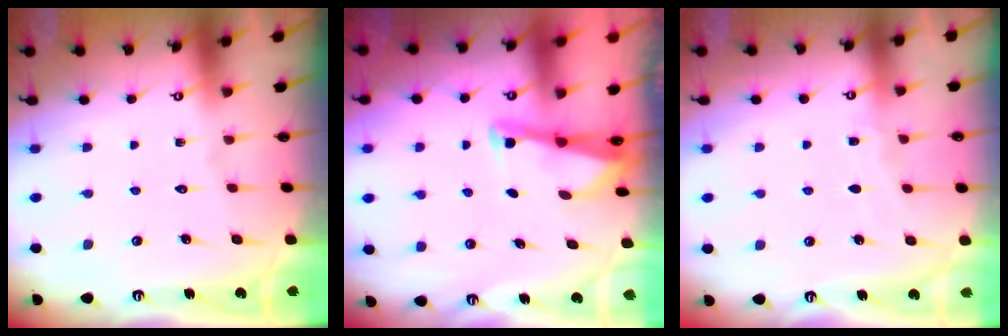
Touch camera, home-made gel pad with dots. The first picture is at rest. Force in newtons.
{"total": 2.7, "press": 2.7, "slide": 0.1}
{"total": 3.0, "press": 3.0, "slide": 0.4}